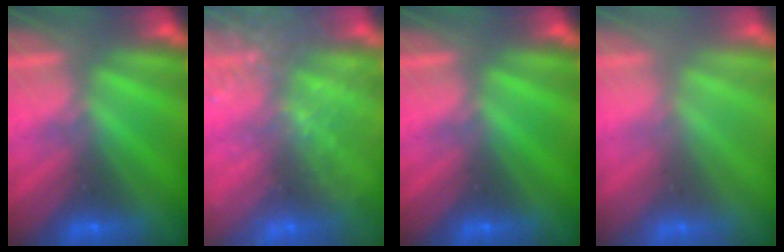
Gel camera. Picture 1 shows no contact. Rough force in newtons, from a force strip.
{"total": 7.1}
{"total": 0.0}
{"total": 2.9}